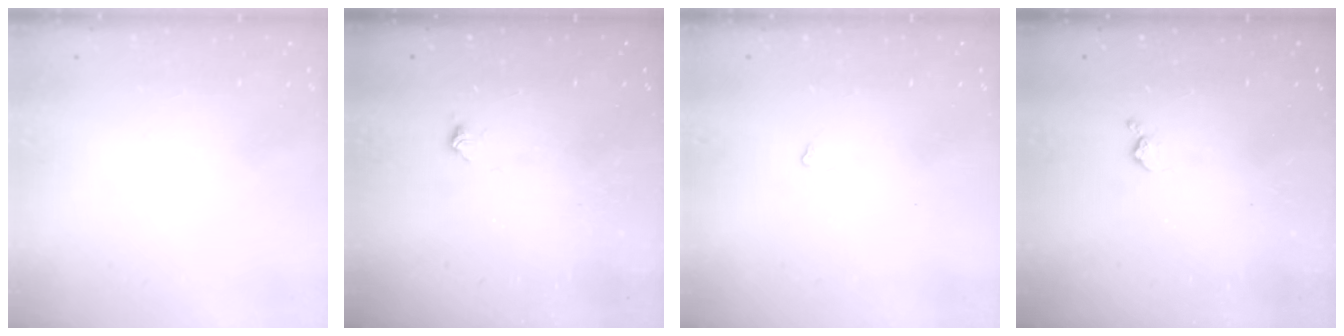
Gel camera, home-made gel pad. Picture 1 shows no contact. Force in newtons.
{"total": 3.4, "press": 3.3, "slide": 0.7}
{"total": 2.4, "press": 2.3, "slide": 0.4}
{"total": 3.7, "press": 3.6, "slide": 0.6}